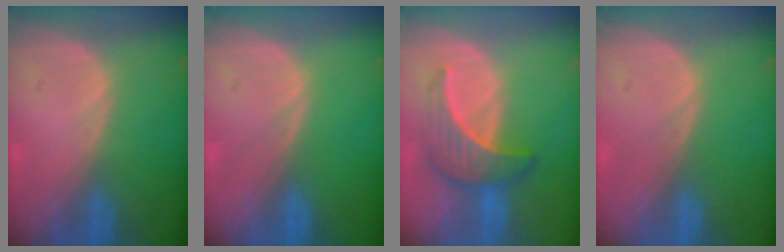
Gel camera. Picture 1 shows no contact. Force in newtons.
{"total": 0.0}
{"total": 6.5, "press": 6.3, "slide": 1.4}
{"total": 0.0}